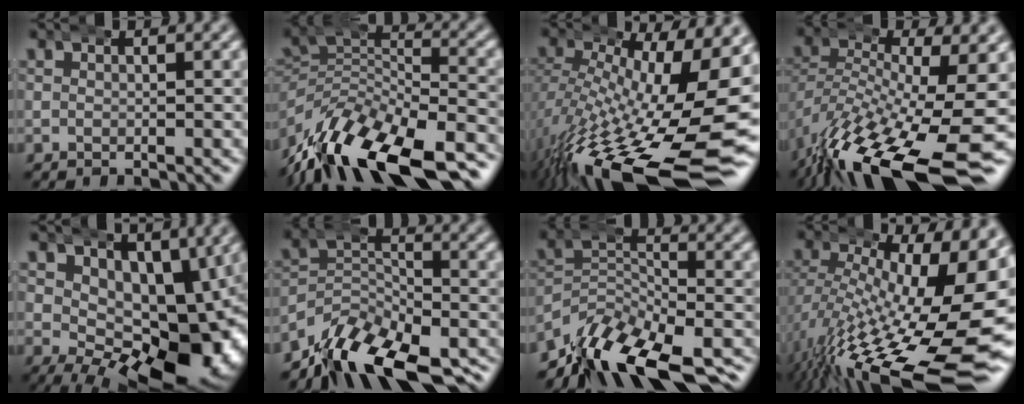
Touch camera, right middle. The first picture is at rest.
{"total": 12.9, "force": [-7.3, 6.9, 8.1], "torque": [-0.133, -0.034, -0.103]}
{"total": 15.9, "force": [-6.8, 6.2, 13.0], "torque": [-0.208, -0.062, -0.066]}
{"total": 11.9, "force": [-6.1, 5.1, 8.8], "torque": [-0.177, -0.056, -0.069]}
{"total": 12.8, "force": [-0.9, 7.6, 10.3], "torque": [-0.158, -0.051, 0.009]}
{"total": 9.0, "force": [-6.1, 4.2, 5.1], "torque": [-0.060, -0.015, -0.100]}
{"total": 9.4, "force": [-5.9, 4.6, 5.8], "torque": [-0.081, -0.020, -0.091]}
{"total": 15.2, "force": [-5.3, 6.4, 12.8], "torque": [-0.196, -0.060, -0.042]}